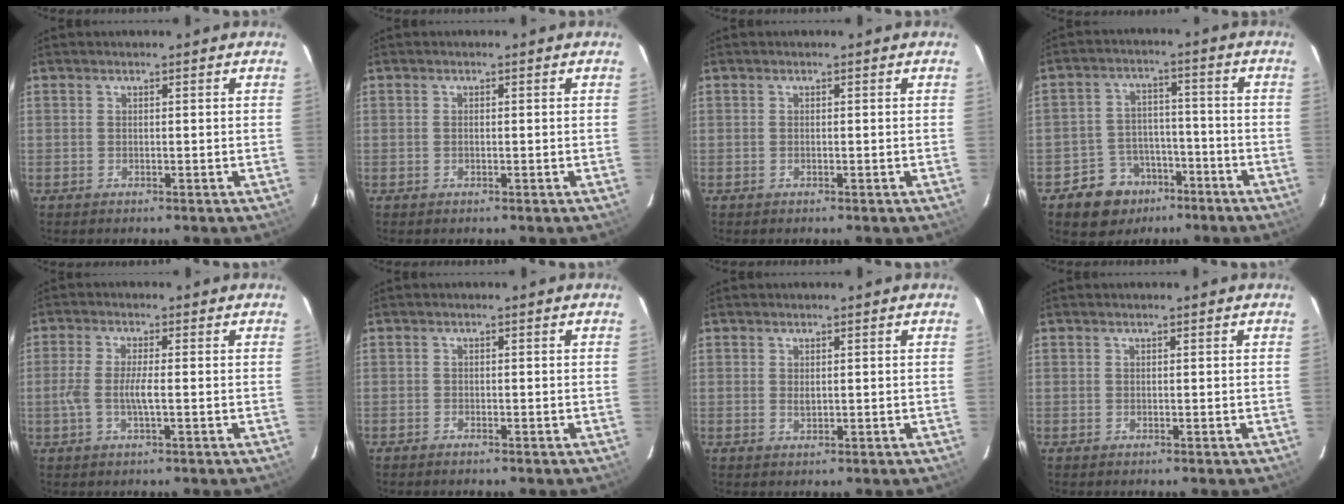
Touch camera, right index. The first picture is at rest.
{"total": 0.6, "force": [0.0, 0.3, 0.5], "torque": [-0.010, 0.000, -0.002]}
{"total": 0.0}
{"total": 9.0, "force": [-5.7, 6.8, 1.6], "torque": [-0.046, 0.030, -0.074]}
{"total": 4.8, "force": [-1.1, 0.6, 4.6], "torque": [-0.096, -0.002, -0.022]}
{"total": 0.9, "force": [-0.9, 0.3, 0.2], "torque": [-0.010, 0.002, -0.018]}
{"total": 1.1, "force": [0.2, 0.7, 0.9], "torque": [-0.014, 0.001, 0.005]}
{"total": 0.0}